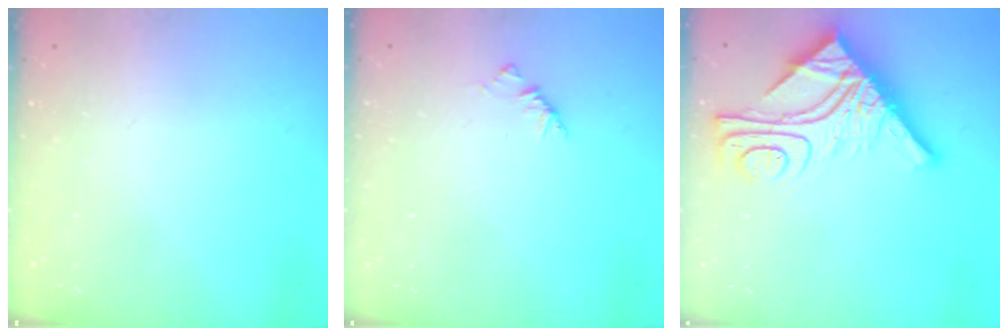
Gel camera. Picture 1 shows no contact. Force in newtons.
{"total": 3.4, "press": 3.3, "slide": 0.7}
{"total": 16.8, "press": 16.8, "slide": 1.5}